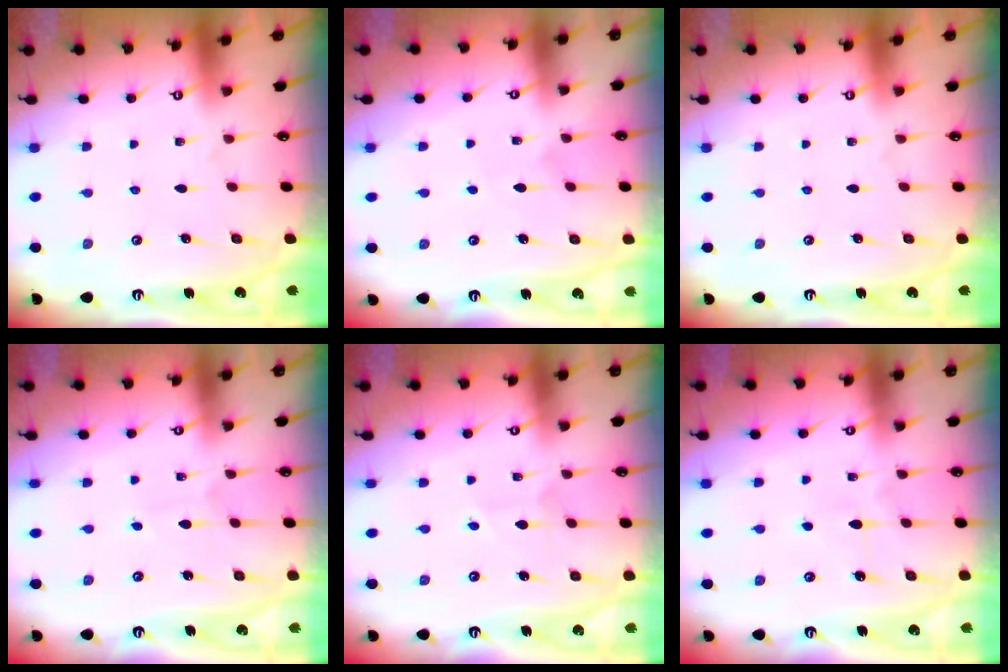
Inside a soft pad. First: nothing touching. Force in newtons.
{"total": 3.4, "press": 3.4, "slide": 0.3}
{"total": 0.0}
{"total": 3.8, "press": 3.8, "slide": 0.5}
{"total": 3.3, "press": 3.2, "slide": 0.5}
{"total": 5.1, "press": 5.0, "slide": 0.6}